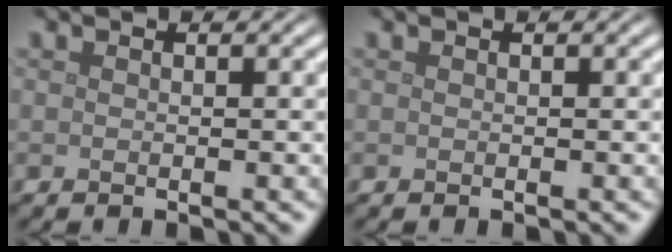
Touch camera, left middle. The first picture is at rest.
{"total": 0.0}